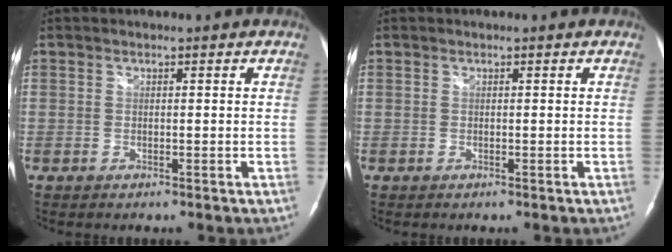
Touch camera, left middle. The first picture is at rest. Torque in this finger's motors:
{"motor_torque": [-0.10, 0.06, 0.07, 0.01]}